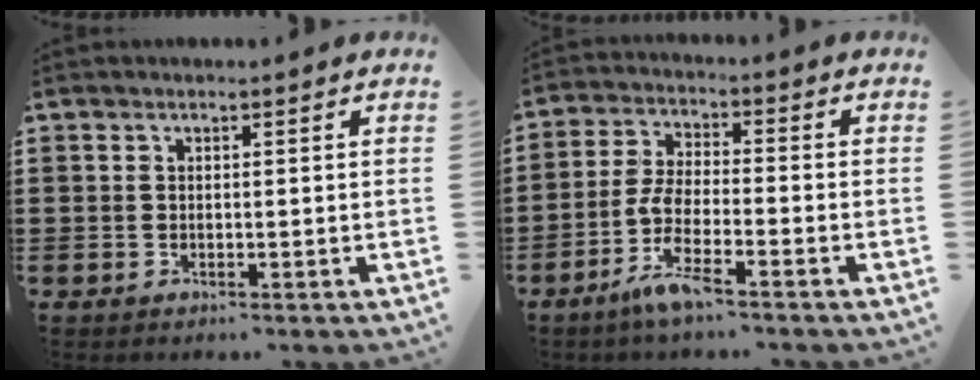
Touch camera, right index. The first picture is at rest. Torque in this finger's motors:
{"motor_torque": [0.21, 0.21, 0.08, 0.00]}